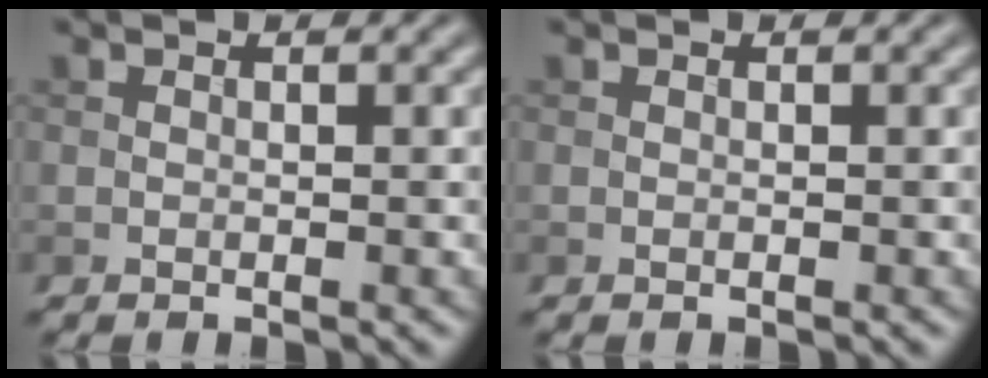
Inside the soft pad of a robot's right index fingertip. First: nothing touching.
{"total": 0.0}